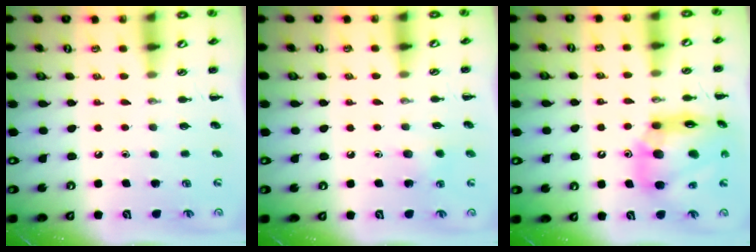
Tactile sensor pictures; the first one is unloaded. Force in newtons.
{"total": 4.9, "press": 4.7, "slide": 1.3}
{"total": 18.1, "press": 17.4, "slide": 5.1}